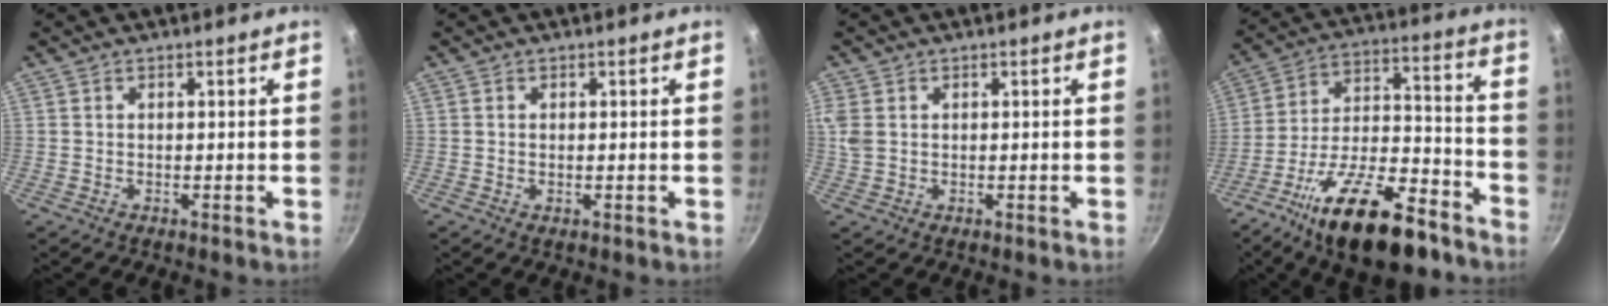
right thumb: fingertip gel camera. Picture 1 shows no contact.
{"total": 0.6, "force": [0.0, 0.3, 0.5], "torque": [-0.008, -0.001, -0.002]}
{"total": 3.4, "force": [0.8, 2.6, 2.2], "torque": [-0.044, 0.002, 0.018]}
{"total": 23.1, "force": [-14.7, 8.8, 15.4], "torque": [-0.223, 0.078, -0.235]}